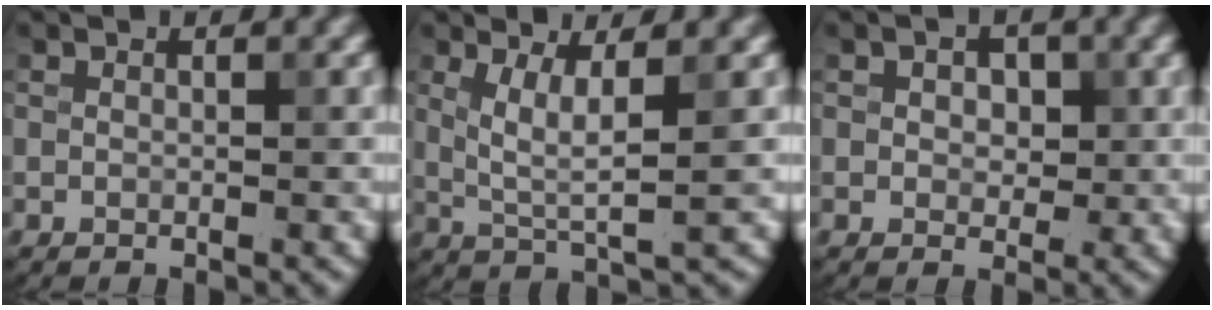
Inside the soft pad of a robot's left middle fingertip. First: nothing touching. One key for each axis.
{"total": 3.4, "fx": 0.9, "fy": 0.7, "fz": 3.3, "tx": -0.069, "ty": -0.005, "tz": 0.023}
{"total": 2.3, "fx": 0.4, "fy": 1.6, "fz": 1.5, "tx": -0.022, "ty": 0.000, "tz": -0.001}